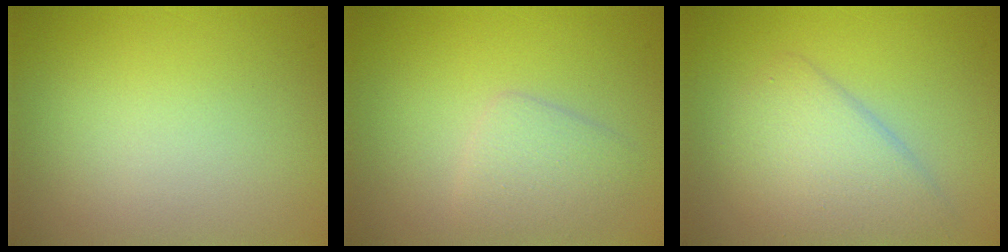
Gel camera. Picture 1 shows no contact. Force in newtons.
{"total": 2.2, "press": 2.2, "slide": 0.1}
{"total": 4.1, "press": 4.1, "slide": 0.1}